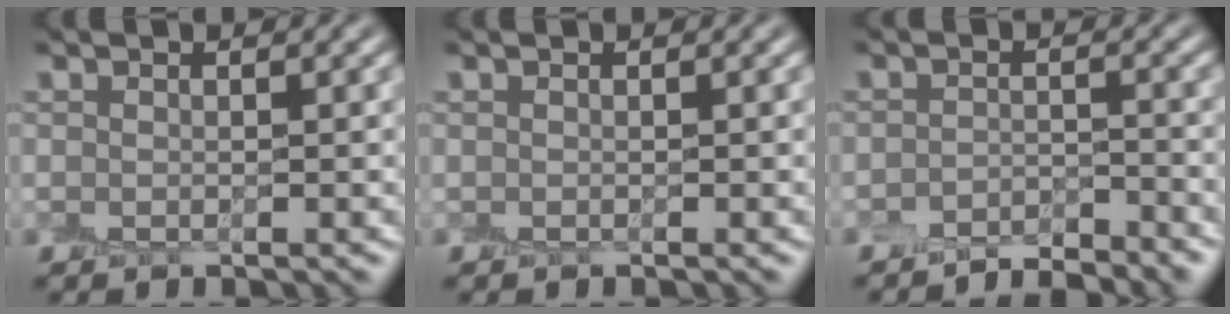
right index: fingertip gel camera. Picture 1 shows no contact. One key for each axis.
{"total": 0.0}
{"total": 3.1, "fx": -3.0, "fy": 0.1, "fz": 0.5, "tx": -0.009, "ty": 0.002, "tz": -0.052}